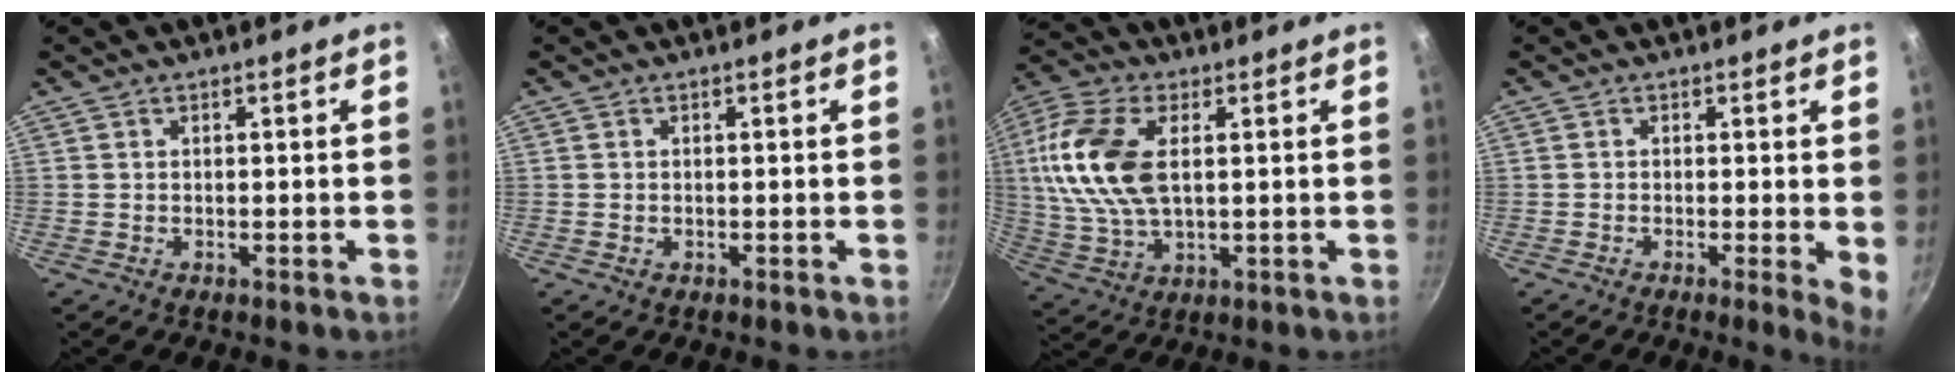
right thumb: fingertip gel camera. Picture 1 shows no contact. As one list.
[{"total": 0.0}, {"total": 16.3, "force": [3.0, 9.1, 13.3], "torque": [-0.269, 0.004, 0.053]}, {"total": 4.0, "force": [-0.3, 0.8, 3.9], "torque": [-0.050, -0.009, -0.007]}]